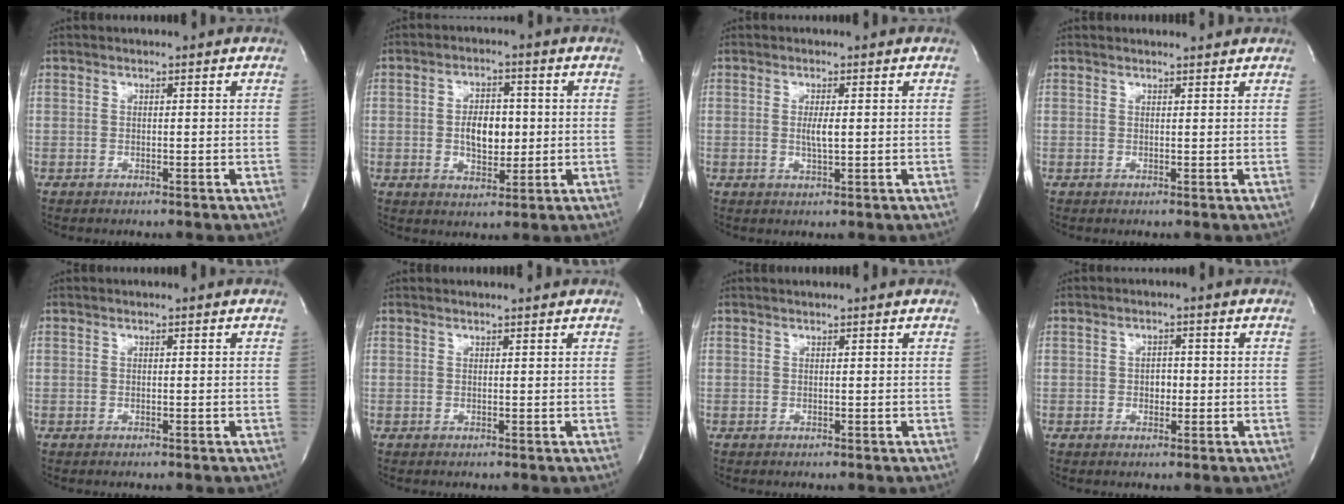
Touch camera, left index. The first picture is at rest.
{"total": 6.1, "force": [-0.1, 3.4, 5.1], "torque": [-0.088, 0.002, 0.002]}
{"total": 2.2, "force": [0.1, 0.3, 2.2], "torque": [-0.046, -0.005, 0.002]}
{"total": 1.8, "force": [1.8, 0.2, 0.2], "torque": [-0.010, 0.003, 0.023]}
{"total": 0.0}
{"total": 1.1, "force": [1.1, 0.0, 0.2], "torque": [-0.007, 0.003, 0.017]}
{"total": 1.5, "force": [1.4, 0.0, 0.6], "torque": [-0.008, 0.014, 0.022]}
{"total": 2.0, "force": [-0.3, 1.4, 1.5], "torque": [-0.021, 0.002, -0.005]}